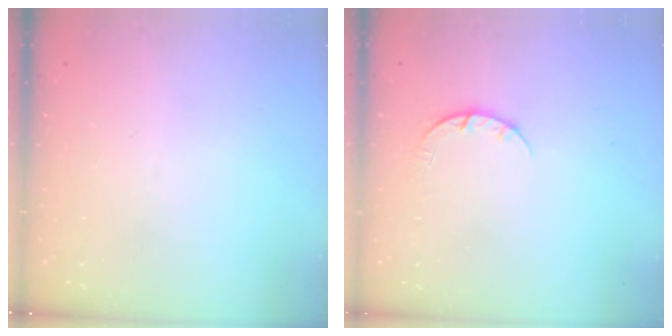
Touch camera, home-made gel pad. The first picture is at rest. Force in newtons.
{"total": 3.2, "press": 3.2, "slide": 0.5}